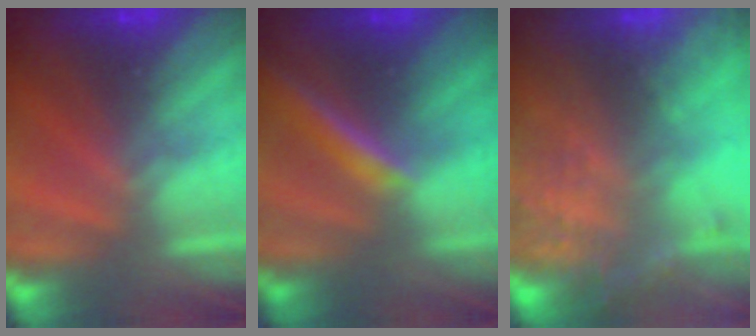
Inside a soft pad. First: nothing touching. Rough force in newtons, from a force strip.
{"total": 4.7}
{"total": 9.8}